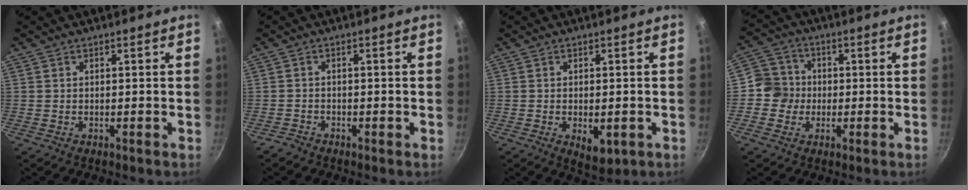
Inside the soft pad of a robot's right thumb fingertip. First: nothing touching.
{"total": 1.4, "force": [-1.3, 0.6, 0.2], "torque": [-0.006, 0.012, -0.026]}
{"total": 5.6, "force": [-1.6, 2.9, 4.5], "torque": [-0.055, -0.005, -0.014]}
{"total": 6.4, "force": [-0.7, 6.2, 1.7], "torque": [0.005, 0.018, -0.031]}